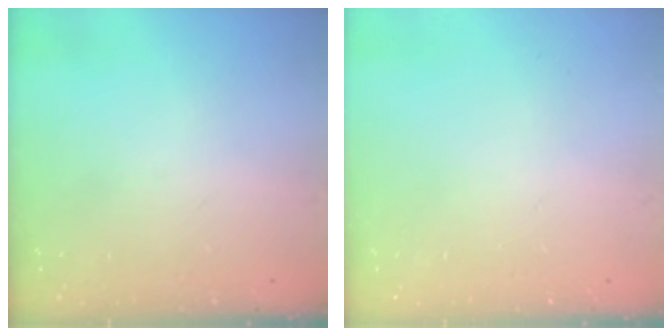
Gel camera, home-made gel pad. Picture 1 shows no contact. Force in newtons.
{"total": 0.0}